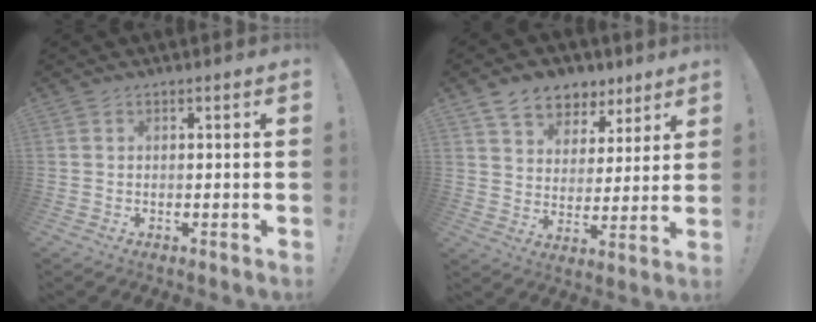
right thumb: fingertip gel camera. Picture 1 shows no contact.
{"total": 10.4, "force": [7.5, 6.5, 3.1], "torque": [-0.052, -0.050, 0.145]}